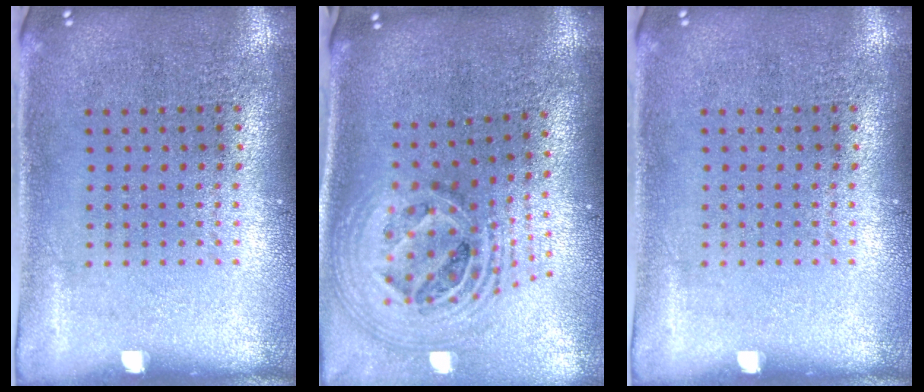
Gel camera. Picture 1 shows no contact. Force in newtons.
{"total": 2.7, "press": 2.0, "slide": 1.9}
{"total": 0.0}